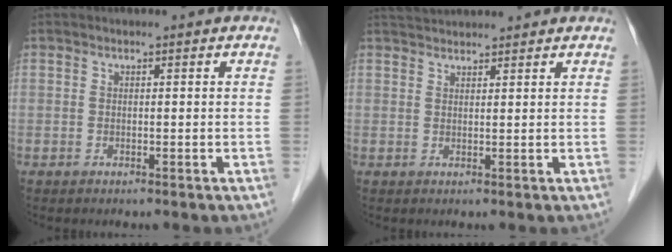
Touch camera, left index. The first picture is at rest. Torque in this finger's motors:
{"motor_torque": [0.09, 0.02, 0.09, 0.01]}